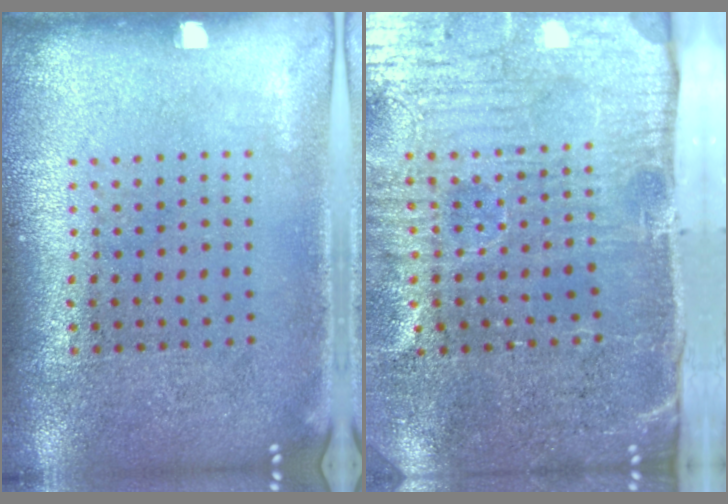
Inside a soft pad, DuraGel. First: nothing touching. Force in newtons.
{"total": 5.2, "press": 4.3, "slide": 2.9}